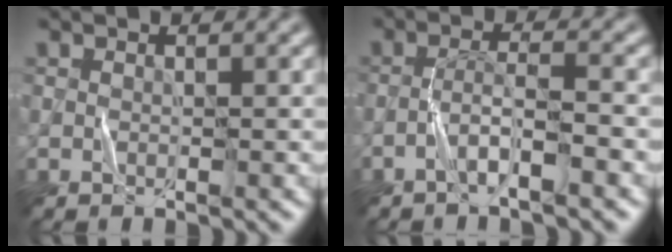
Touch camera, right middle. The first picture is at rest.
{"total": 2.5, "force": [-2.0, -0.1, 1.6], "torque": [-0.028, 0.012, -0.042]}